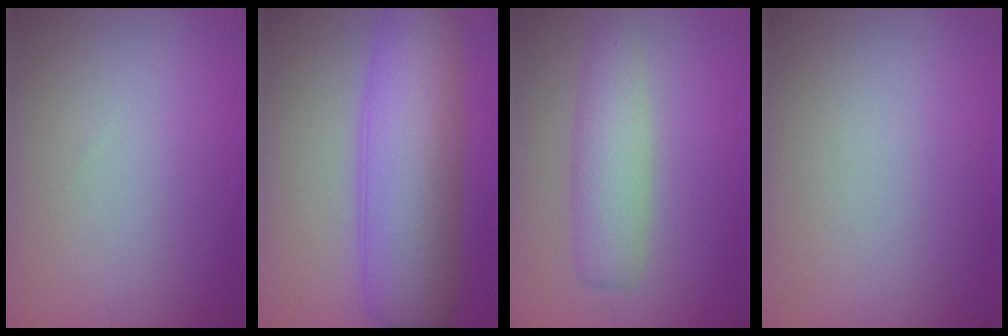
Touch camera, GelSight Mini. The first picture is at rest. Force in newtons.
{"total": 10.8, "press": 10.8, "slide": 0.2}
{"total": 4.1, "press": 4.1, "slide": 0.2}
{"total": 0.0}